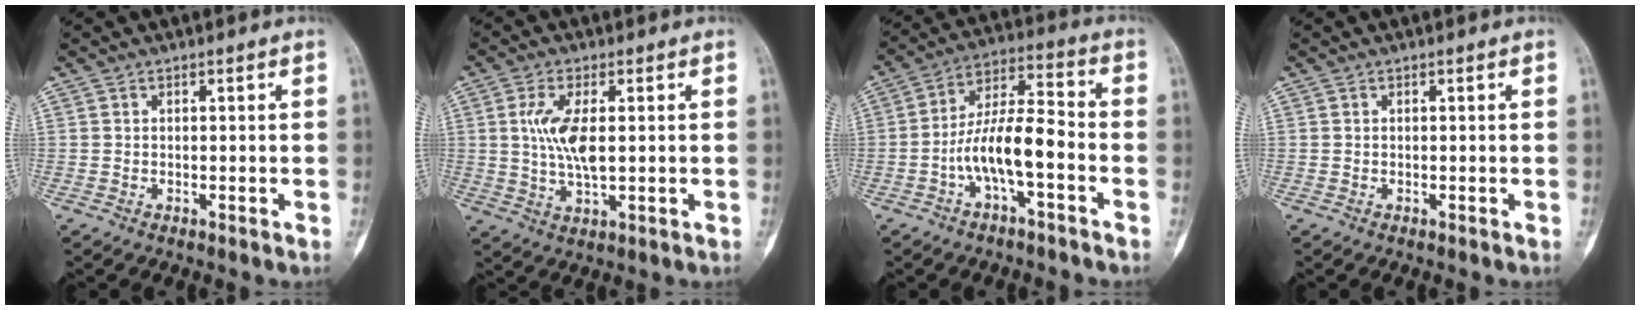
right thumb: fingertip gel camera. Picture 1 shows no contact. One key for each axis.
{"total": 7.6, "fx": 0.9, "fy": 2.9, "fz": 7.0, "tx": -0.153, "ty": -0.008, "tz": 0.022}
{"total": 11.4, "fx": -3.8, "fy": 3.5, "fz": 10.1, "tx": -0.191, "ty": 0.048, "tz": -0.072}
{"total": 0.0}